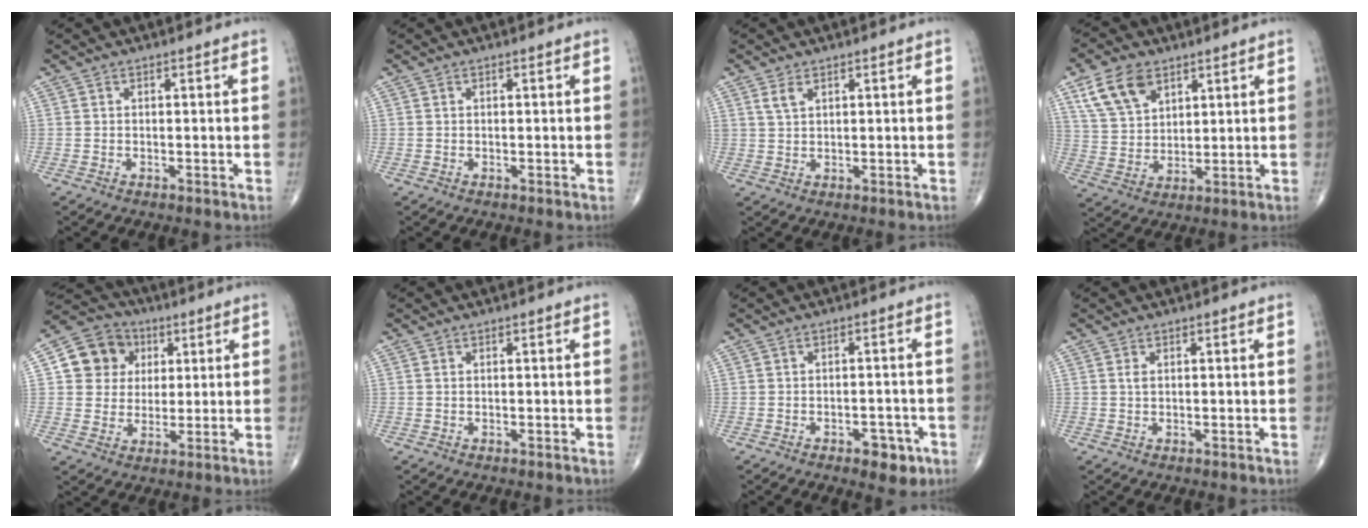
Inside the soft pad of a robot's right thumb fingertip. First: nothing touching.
{"total": 0.0}
{"total": 2.4, "force": [1.4, 1.2, 1.5], "torque": [-0.028, -0.001, 0.034]}
{"total": 10.3, "force": [5.7, 6.3, 5.9], "torque": [-0.096, -0.020, 0.116]}
{"total": 11.2, "force": [3.0, 10.1, 3.9], "torque": [-0.036, 0.002, 0.046]}
{"total": 0.0}
{"total": 5.2, "force": [-2.8, 2.8, 3.5], "torque": [-0.026, 0.014, -0.032]}
{"total": 0.8, "force": [0.3, 0.4, 0.7], "torque": [-0.013, 0.004, 0.007]}